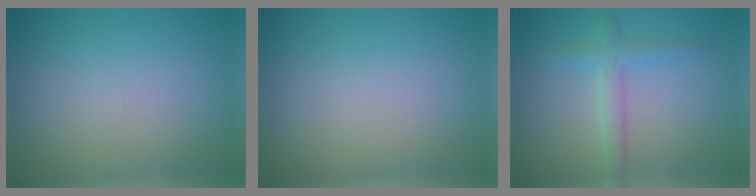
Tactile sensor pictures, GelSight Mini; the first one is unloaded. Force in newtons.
{"total": 0.0}
{"total": 2.3, "press": 2.3, "slide": 0.1}